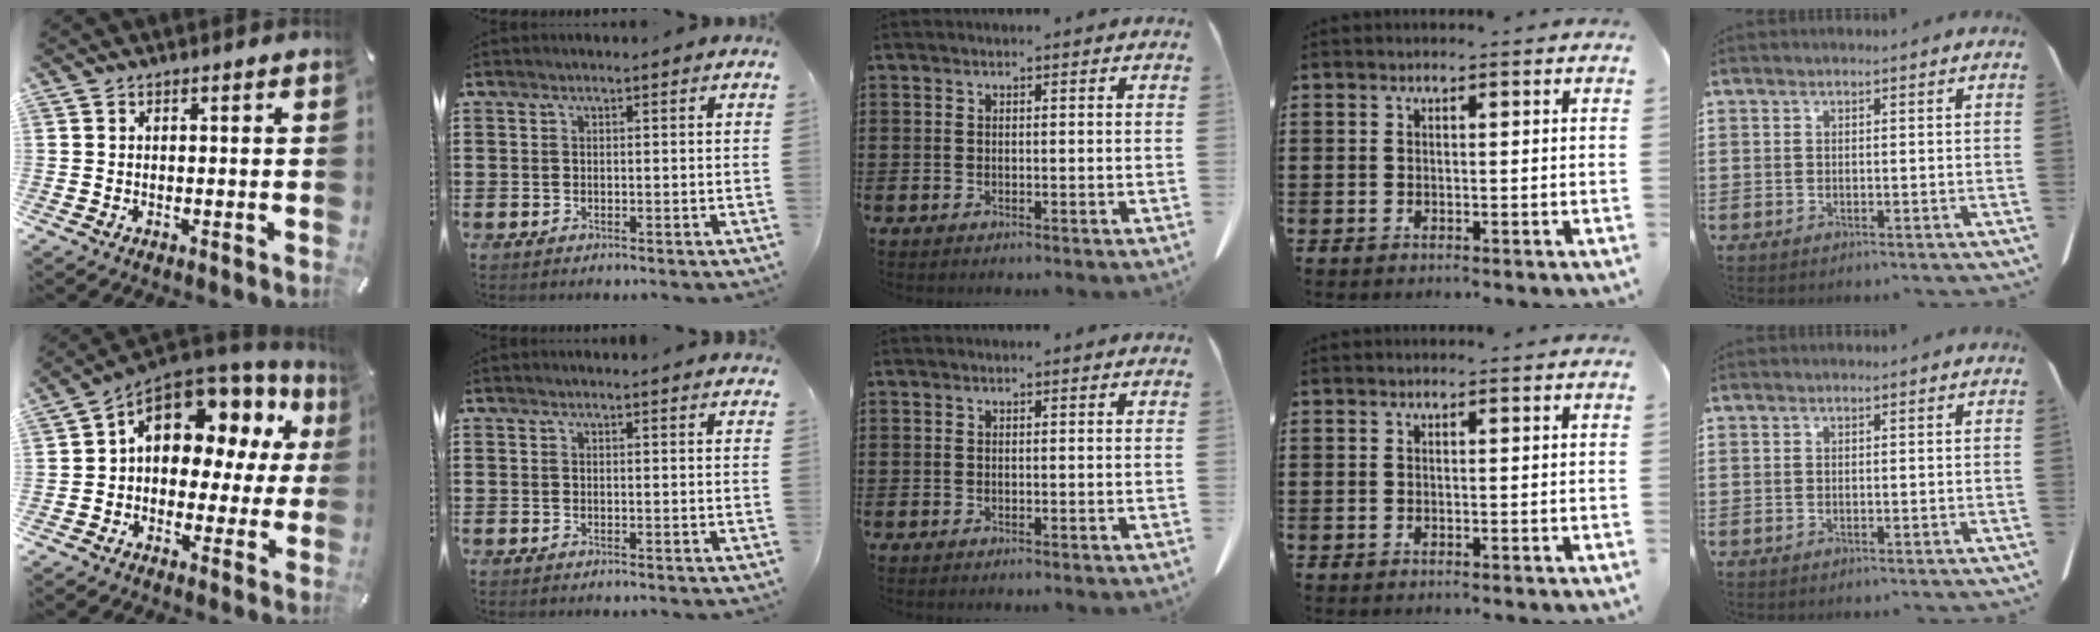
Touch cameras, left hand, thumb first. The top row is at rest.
{"thumb": {"total": 12.8, "force": [5.4, 8.5, 7.9], "torque": [-0.115, -0.039, 0.095]}, "index": {"total": 1.3, "force": [1.3, -0.2, 0.4], "torque": [-0.009, -0.002, 0.025]}}